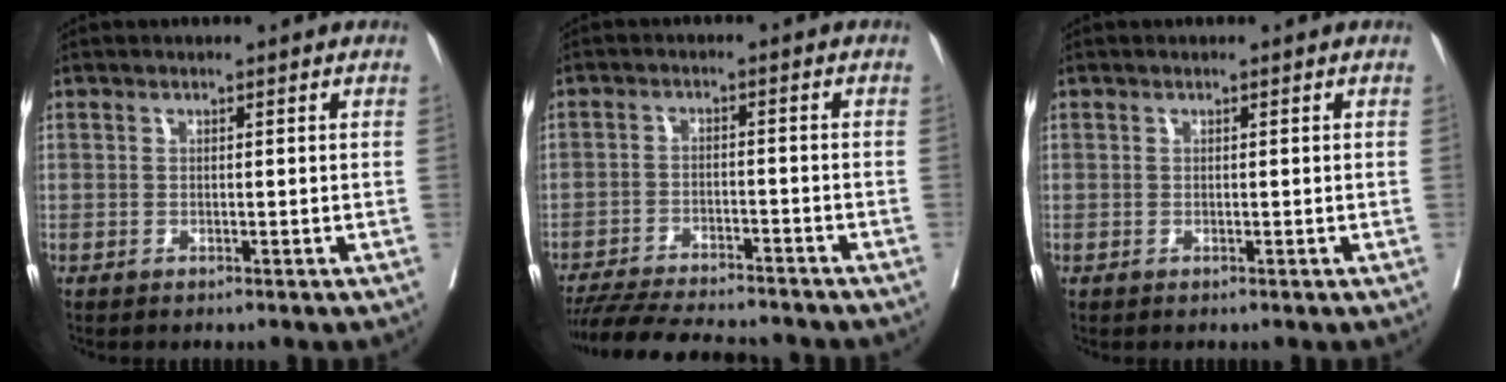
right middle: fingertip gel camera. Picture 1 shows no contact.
{"total": 14.8, "force": [-13.5, 2.0, 5.6], "torque": [-0.106, -0.019, -0.198]}
{"total": 0.0}